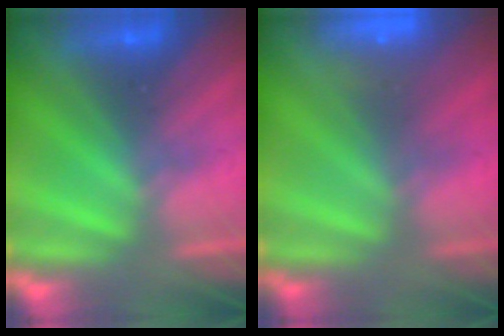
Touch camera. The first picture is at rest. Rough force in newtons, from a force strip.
{"total": 6.4}